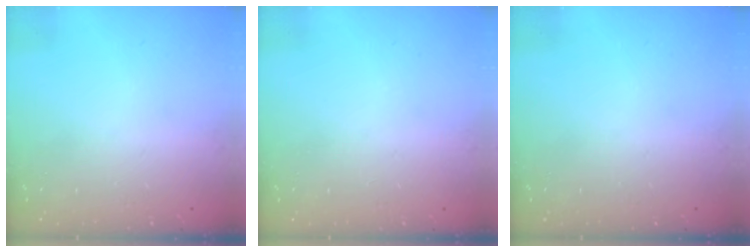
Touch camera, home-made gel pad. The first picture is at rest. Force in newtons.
{"total": 0.0}
{"total": 0.0}